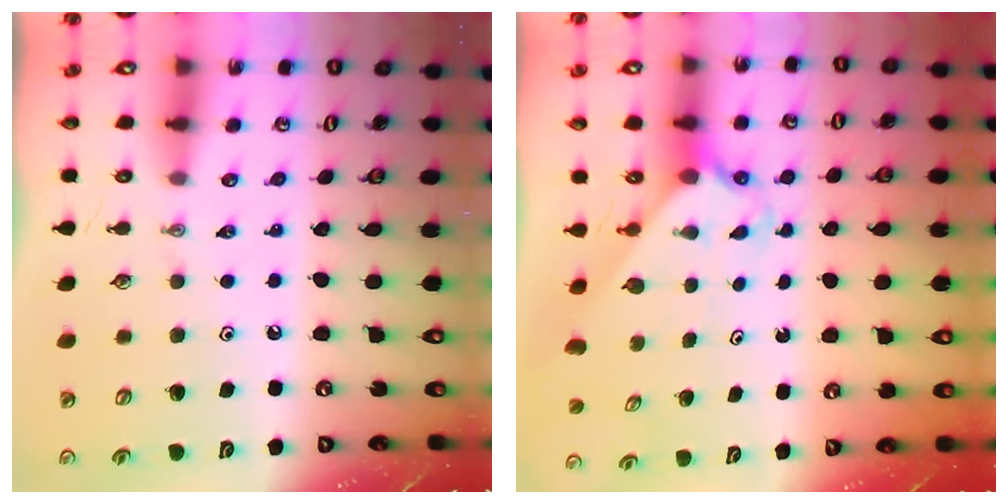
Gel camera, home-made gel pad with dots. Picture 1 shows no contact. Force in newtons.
{"total": 3.3, "press": 3.3, "slide": 0.3}